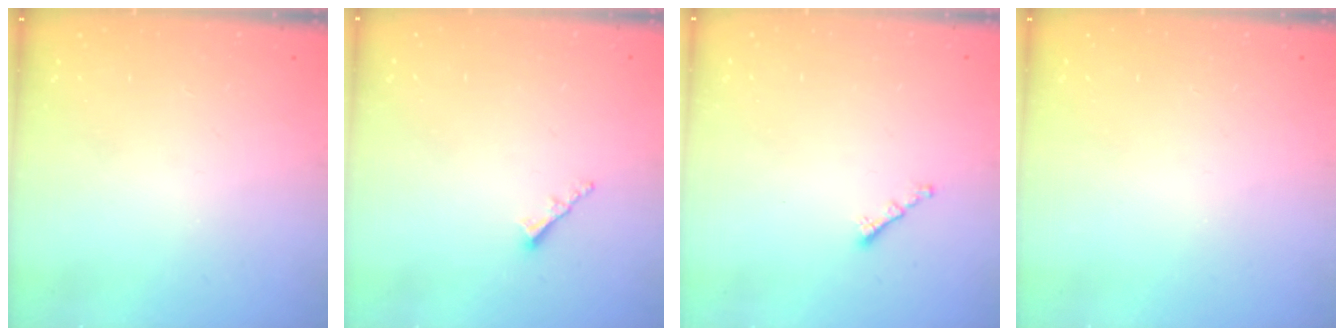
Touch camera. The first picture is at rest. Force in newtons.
{"total": 2.3, "press": 2.2, "slide": 0.6}
{"total": 1.2, "press": 1.1, "slide": 0.5}
{"total": 0.0}